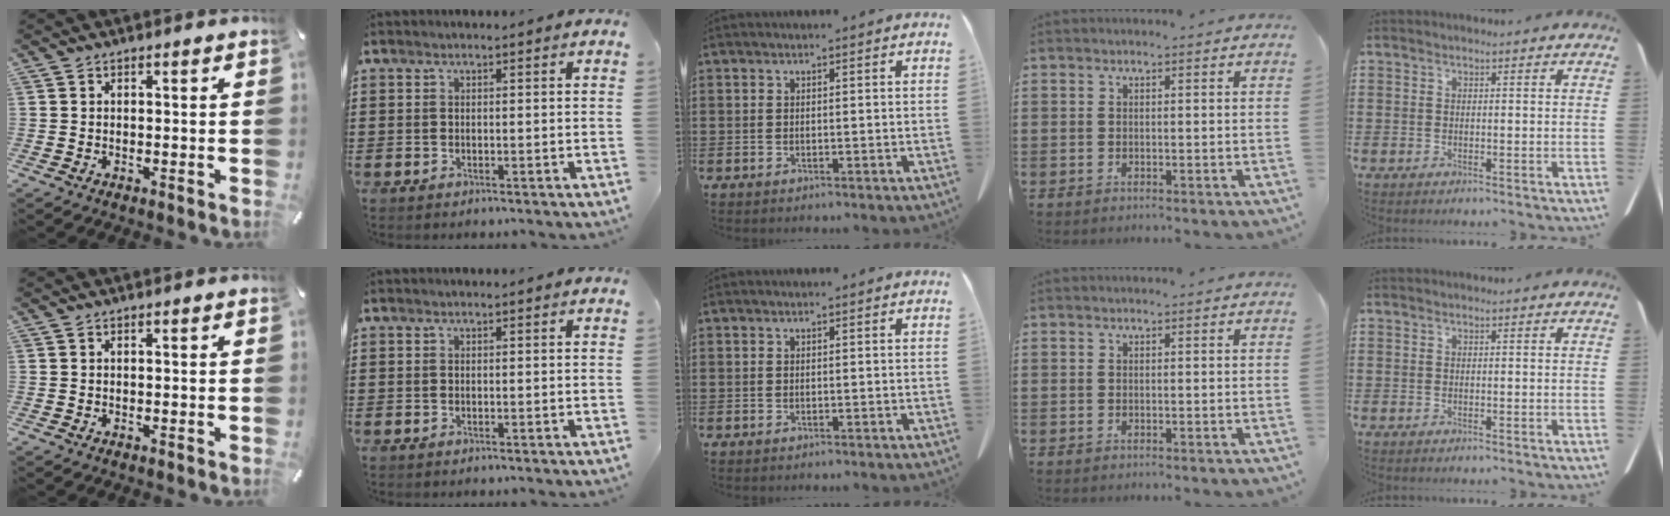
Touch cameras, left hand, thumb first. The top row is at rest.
{}